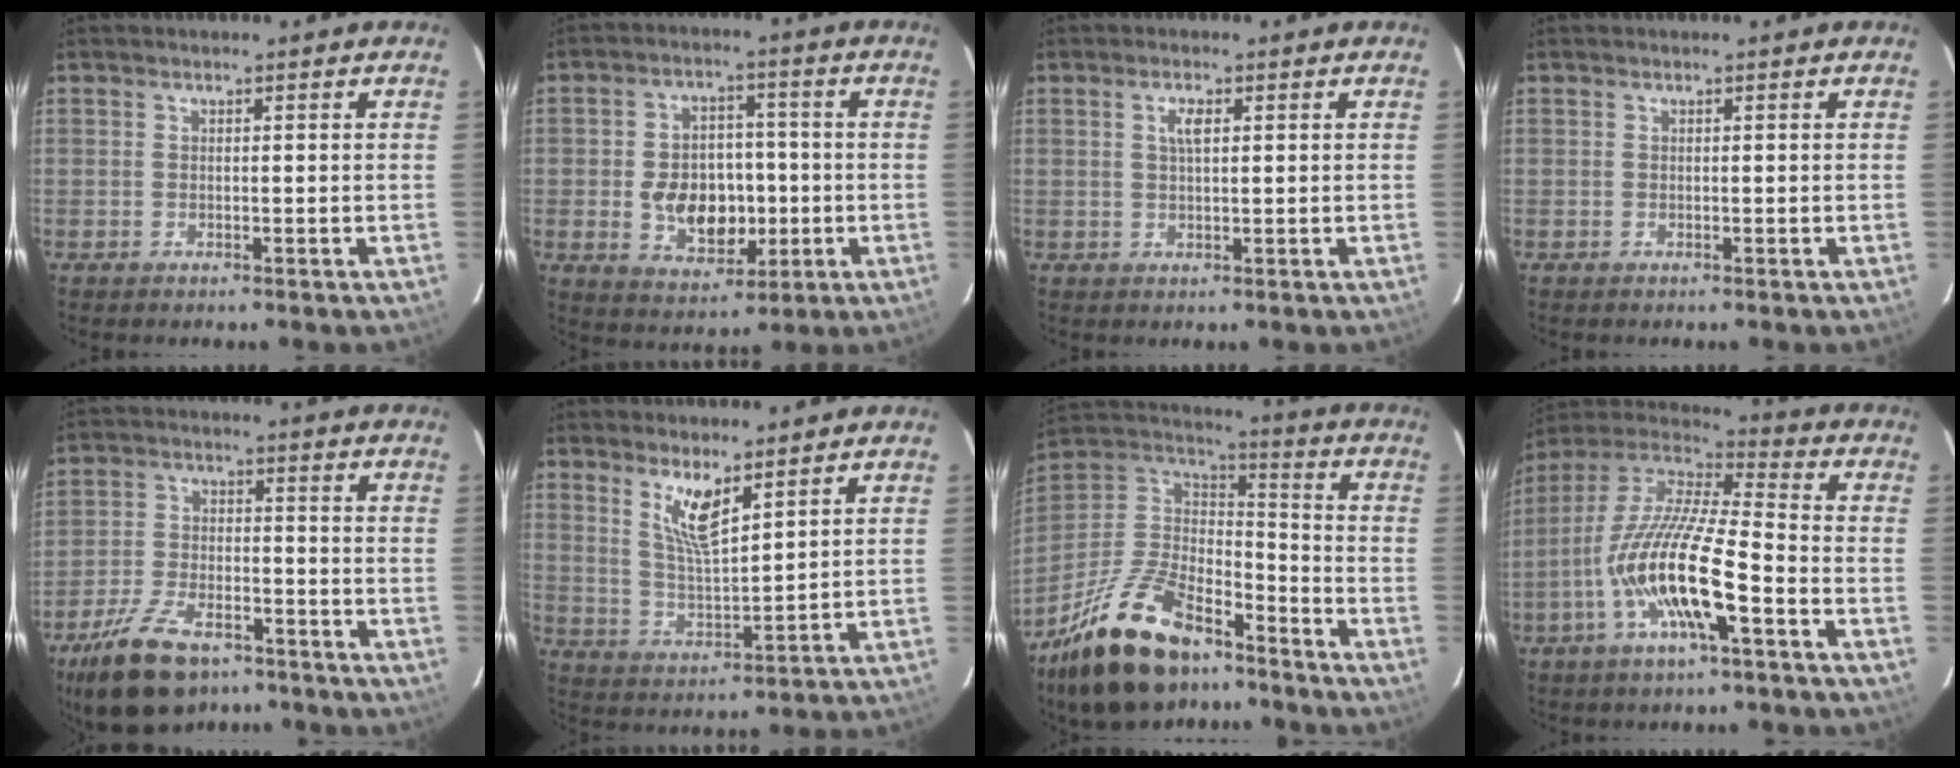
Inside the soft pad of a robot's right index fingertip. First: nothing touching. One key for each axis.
{"total": 11.2, "fx": -1.9, "fy": 8.0, "fz": 7.6, "tx": -0.152, "ty": 0.008, "tz": -0.013}
{"total": 2.4, "fx": 0.8, "fy": 0.9, "fz": 2.1, "tx": -0.040, "ty": 0.004, "tz": 0.013}
{"total": 0.0}
{"total": 14.7, "fx": -10.3, "fy": 6.9, "fz": 7.9, "tx": -0.175, "ty": -0.014, "tz": -0.177}
{"total": 7.2, "fx": 4.6, "fy": 1.6, "fz": 5.3, "tx": -0.099, "ty": -0.008, "tz": 0.094}
{"total": 25.6, "fx": -18.0, "fy": 11.0, "fz": 14.6, "tx": -0.303, "ty": -0.008, "tz": -0.300}
{"total": 17.1, "fx": -6.7, "fy": 3.2, "fz": 15.4, "tx": -0.293, "ty": -0.019, "tz": -0.134}